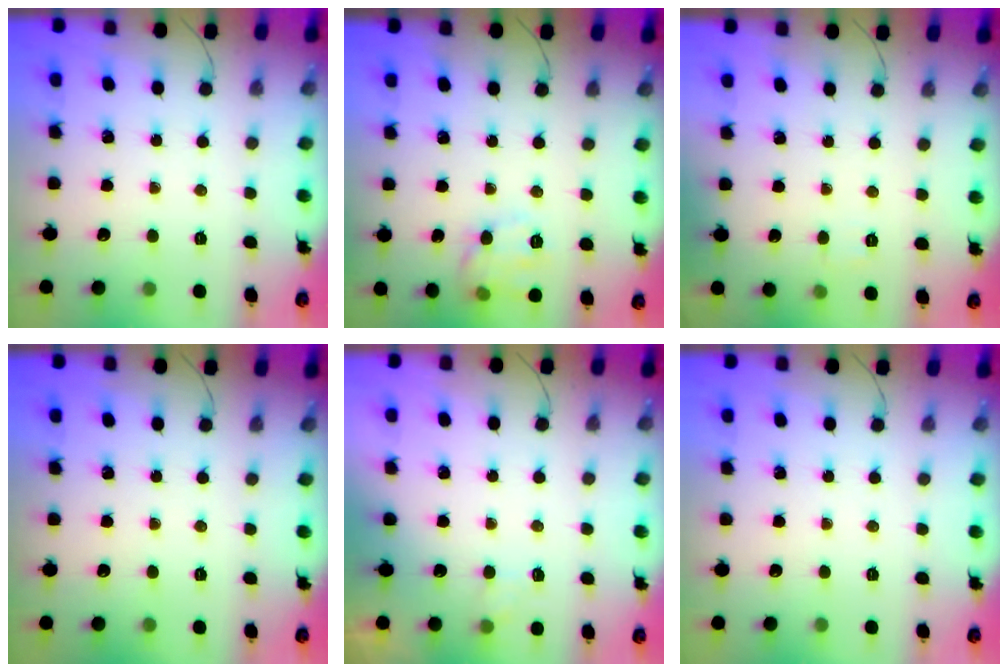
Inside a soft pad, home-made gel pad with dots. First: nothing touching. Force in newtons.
{"total": 10.7, "press": 10.7, "slide": 1.0}
{"total": 2.4, "press": 2.1, "slide": 1.1}
{"total": 0.0}
{"total": 2.4, "press": 1.9, "slide": 1.4}
{"total": 0.0}